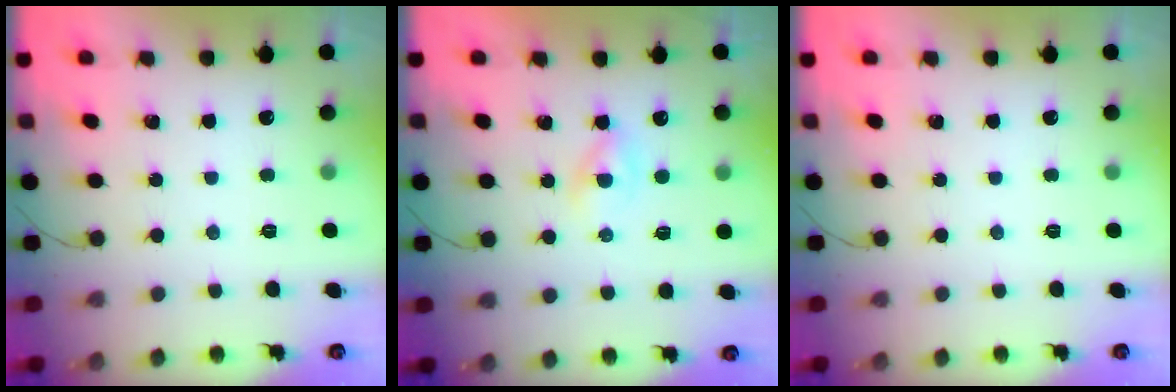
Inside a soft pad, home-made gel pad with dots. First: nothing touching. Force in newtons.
{"total": 1.9, "press": 1.6, "slide": 0.9}
{"total": 0.0}